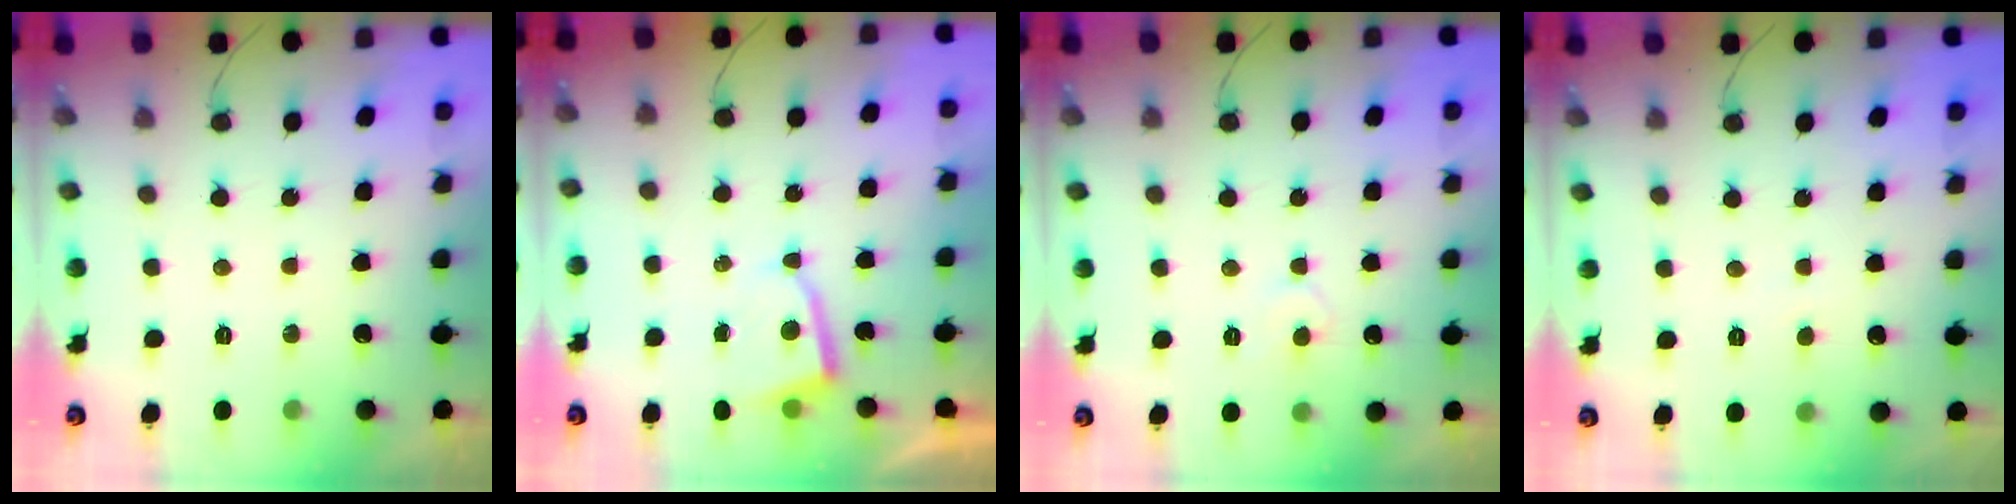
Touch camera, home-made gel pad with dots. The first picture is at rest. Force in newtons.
{"total": 3.1, "press": 3.1, "slide": 0.3}
{"total": 4.3, "press": 4.3, "slide": 0.5}
{"total": 2.2, "press": 2.2, "slide": 0.2}